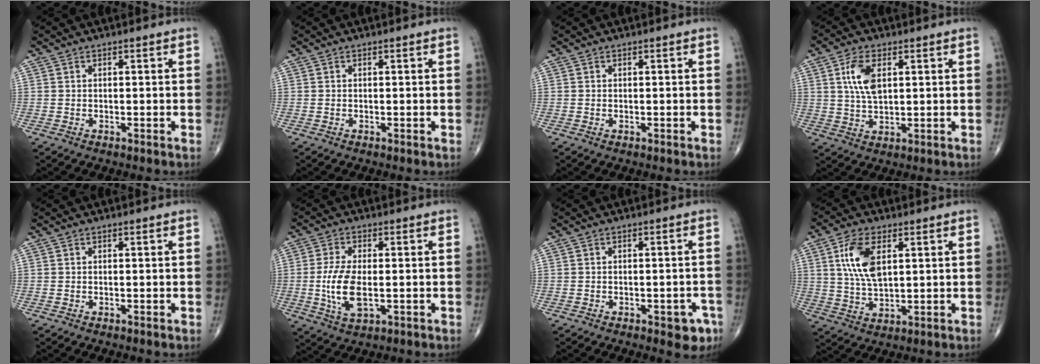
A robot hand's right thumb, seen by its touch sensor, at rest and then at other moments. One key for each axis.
{"total": 0.0}
{"total": 0.0}
{"total": 7.3, "fx": 2.1, "fy": 3.7, "fz": 5.9, "tx": -0.116, "ty": -0.006, "tz": 0.044}
{"total": 0.0}
{"total": 8.8, "fx": -1.0, "fy": 4.1, "fz": 7.7, "tx": -0.161, "ty": -0.007, "tz": -0.018}
{"total": 4.6, "fx": -2.3, "fy": 2.3, "fz": 3.3, "tx": -0.018, "ty": 0.011, "tz": -0.024}
{"total": 9.8, "fx": 3.0, "fy": 4.9, "fz": 8.0, "tx": -0.155, "ty": -0.009, "tz": 0.061}